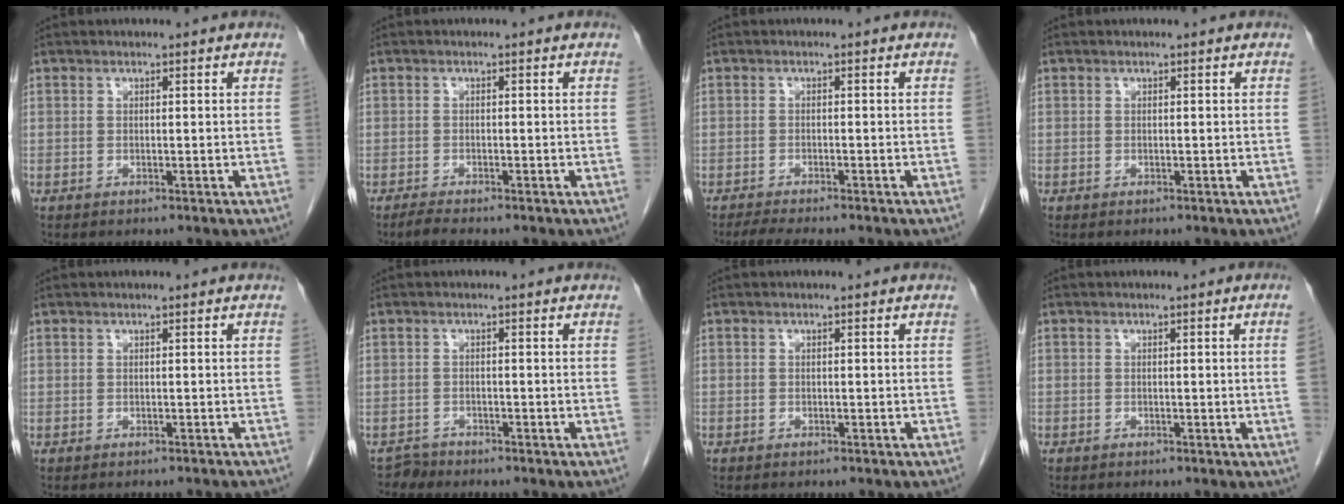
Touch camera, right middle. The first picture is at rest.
{"total": 1.6, "force": [-1.4, 0.1, 0.7], "torque": [-0.024, -0.006, -0.027]}
{"total": 4.7, "force": [-4.0, 0.4, 2.3], "torque": [-0.035, -0.012, -0.062]}
{"total": 0.0}
{"total": 3.4, "force": [-3.2, 0.4, 0.9], "torque": [-0.014, -0.011, -0.036]}
{"total": 1.5, "force": [-1.3, 0.4, -0.6], "torque": [0.012, -0.002, -0.025]}
{"total": 0.7, "force": [-0.6, 0.5, 0.1], "torque": [-0.006, 0.002, -0.009]}
{"total": 1.3, "force": [-0.3, -0.5, 1.1], "torque": [-0.011, 0.000, -0.006]}